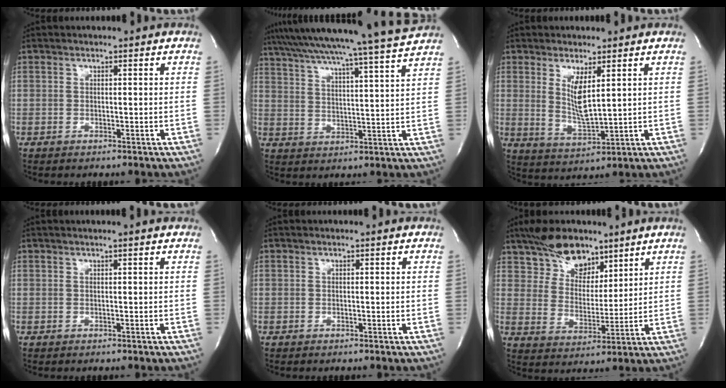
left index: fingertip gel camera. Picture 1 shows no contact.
{"total": 21.5, "force": [19.5, -2.8, 8.7], "torque": [-0.157, -0.041, 0.272]}
{"total": 5.5, "force": [1.8, 0.9, 5.1], "torque": [-0.103, -0.019, 0.044]}
{"total": 1.2, "force": [0.9, -0.4, 0.7], "torque": [-0.020, 0.006, 0.016]}
{"total": 0.0}
{"total": 9.1, "force": [7.0, 4.4, 3.6], "torque": [-0.064, 0.010, 0.133]}